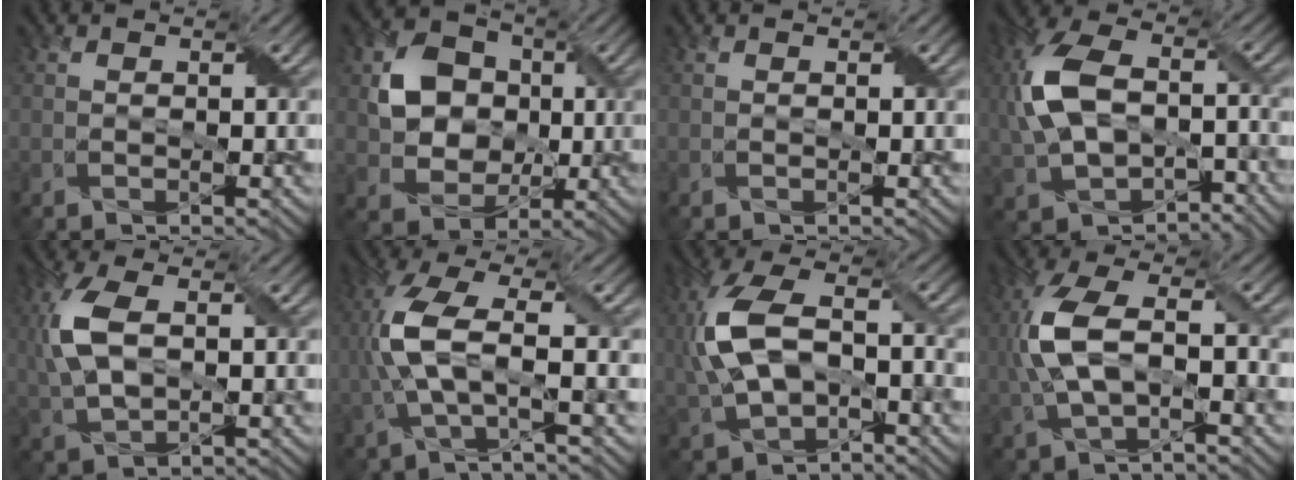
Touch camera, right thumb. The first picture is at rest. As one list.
[{"total": 7.9, "force": [1.0, 7.0, 3.5], "torque": [-0.080, 0.003, 0.012]}, {"total": 0.0}, {"total": 12.5, "force": [-1.2, 7.8, 9.7], "torque": [-0.227, 0.003, -0.025]}, {"total": 7.4, "force": [1.1, 3.8, 6.3], "torque": [-0.167, 0.008, 0.022]}, {"total": 7.5, "force": [-0.1, 2.5, 7.1], "torque": [-0.176, 0.011, -0.005]}, {"total": 11.0, "force": [-0.1, 5.8, 9.3], "torque": [-0.229, 0.011, -0.002]}, {"total": 8.8, "force": [-0.4, 4.0, 7.8], "torque": [-0.192, 0.011, -0.007]}]